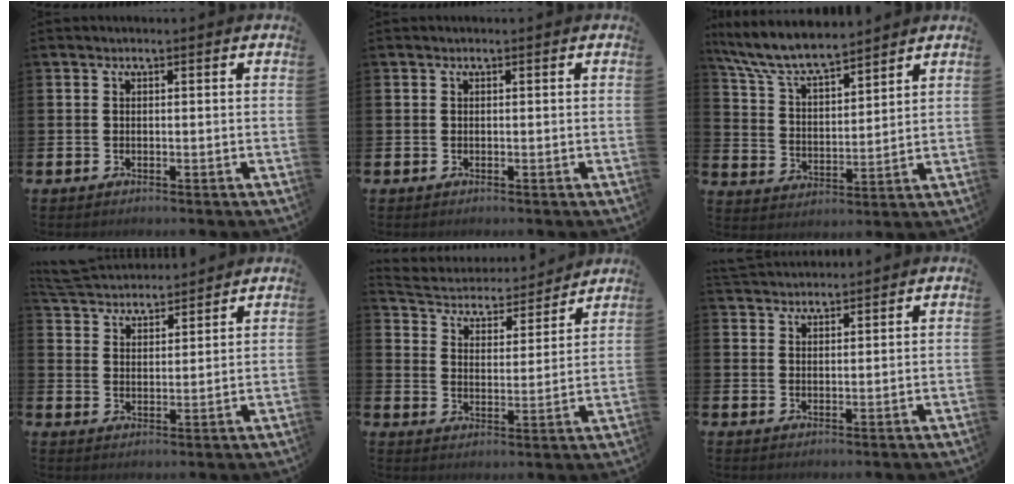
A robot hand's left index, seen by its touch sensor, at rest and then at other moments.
{"total": 0.0}
{"total": 7.8, "force": [7.3, 1.3, 2.6], "torque": [-0.083, -0.041, 0.128]}
{"total": 5.6, "force": [5.5, 0.7, 0.0], "torque": [-0.028, -0.033, 0.102]}
{"total": 4.8, "force": [4.5, 1.5, 0.5], "torque": [-0.039, -0.043, 0.072]}
{"total": 3.0, "force": [3.0, 0.4, -0.1], "torque": [-0.006, -0.012, 0.056]}